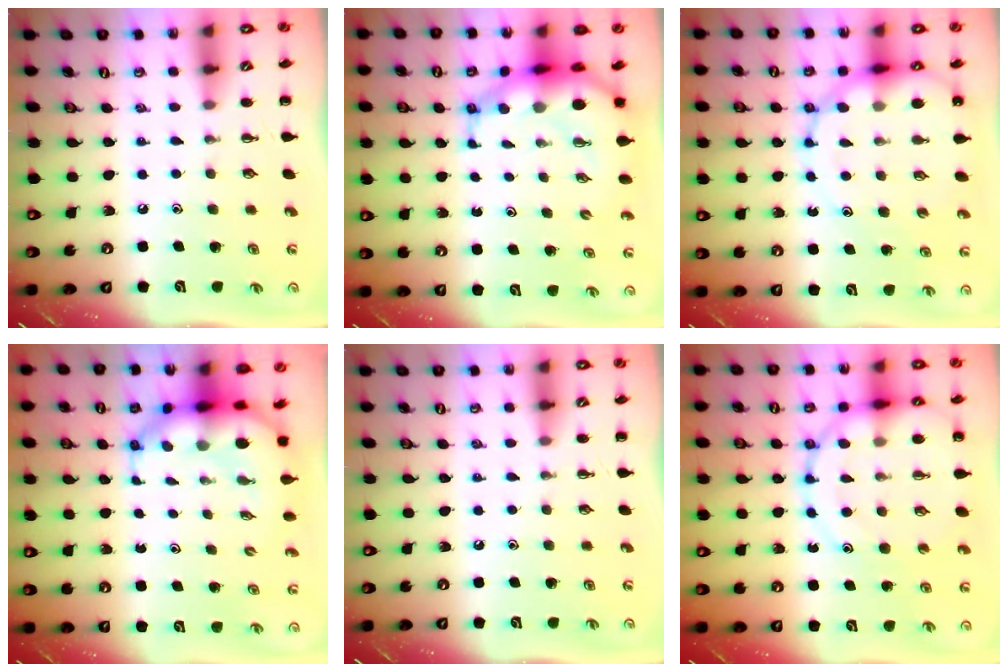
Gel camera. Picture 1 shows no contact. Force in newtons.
{"total": 8.5, "press": 8.2, "slide": 2.1}
{"total": 15.5, "press": 15.0, "slide": 3.9}
{"total": 8.1, "press": 7.7, "slide": 2.4}
{"total": 0.0}
{"total": 15.9, "press": 15.8, "slide": 2.4}